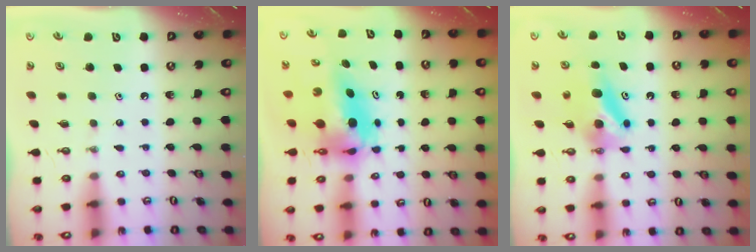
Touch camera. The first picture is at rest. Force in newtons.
{"total": 7.6, "press": 7.5, "slide": 1.0}
{"total": 7.1, "press": 6.9, "slide": 1.5}